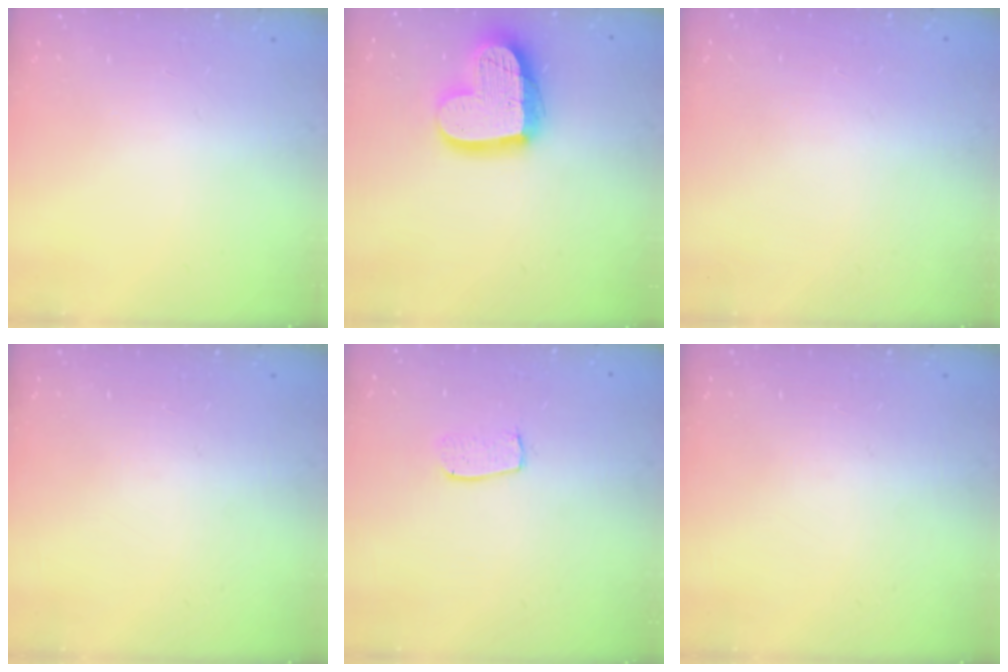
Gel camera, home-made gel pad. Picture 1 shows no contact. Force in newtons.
{"total": 18.9, "press": 18.8, "slide": 1.7}
{"total": 0.0}
{"total": 0.0}
{"total": 5.5, "press": 5.5, "slide": 0.3}
{"total": 0.0}